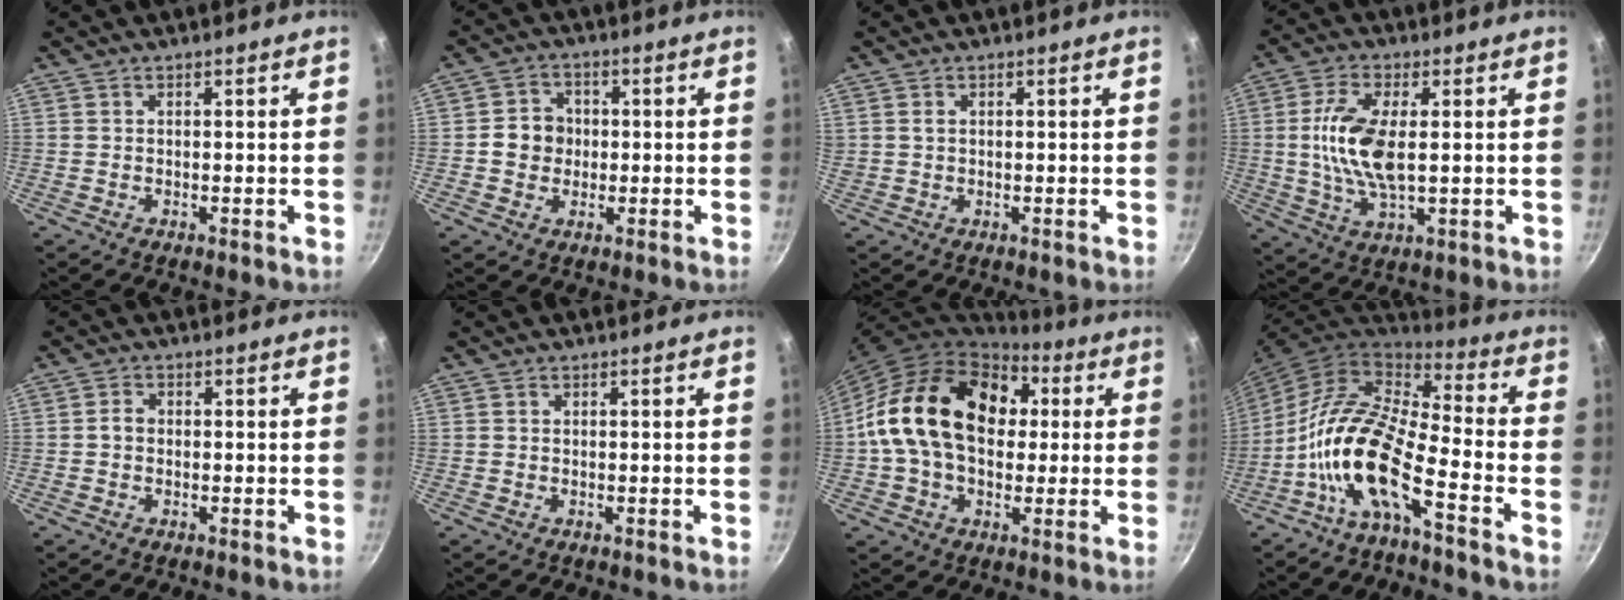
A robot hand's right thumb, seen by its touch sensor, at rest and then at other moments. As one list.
[{"total": 5.8, "force": [-0.2, 5.3, 2.4], "torque": [-0.008, 0.010, -0.011]}, {"total": 1.3, "force": [0.4, 1.1, 0.6], "torque": [-0.009, 0.005, 0.008]}, {"total": 11.2, "force": [0.9, 5.0, 10.0], "torque": [-0.200, 0.000, 0.017]}, {"total": 2.0, "force": [-0.1, 1.6, 1.1], "torque": [-0.015, 0.009, -0.005]}, {"total": 0.0}, {"total": 22.4, "force": [3.0, 15.7, 15.6], "torque": [-0.247, 0.034, 0.040]}, {"total": 15.2, "force": [-6.7, 4.9, 12.8], "torque": [-0.242, 0.062, -0.147]}]